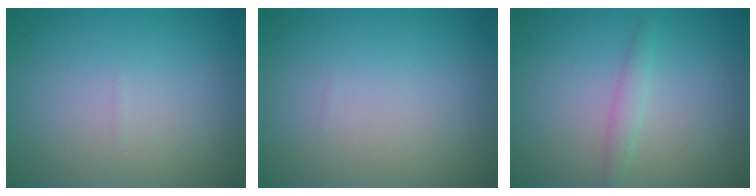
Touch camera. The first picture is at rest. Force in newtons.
{"total": 0.0}
{"total": 1.3, "press": 1.3, "slide": 0.1}